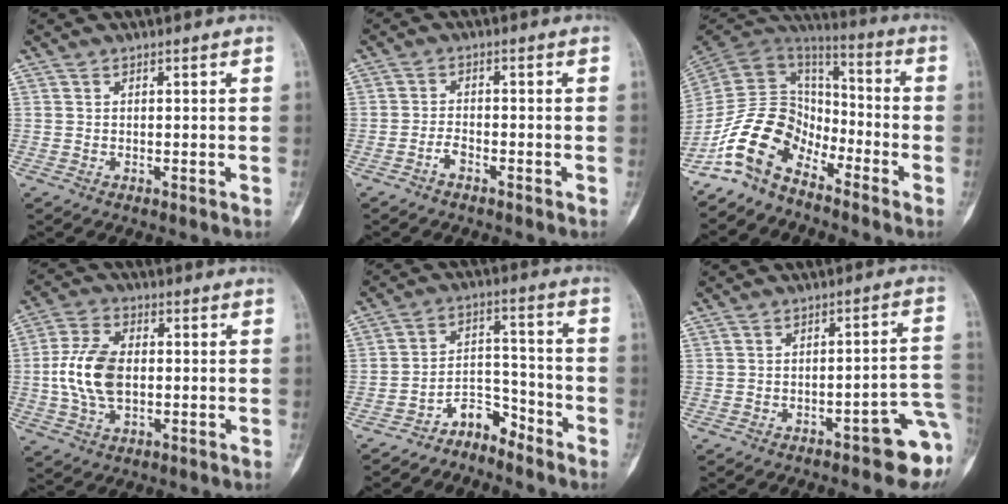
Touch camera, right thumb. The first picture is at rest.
{"total": 2.3, "force": [-1.6, 1.0, 1.3], "torque": [-0.027, 0.013, -0.033]}
{"total": 13.3, "force": [-8.9, 7.7, 6.0], "torque": [-0.099, 0.092, -0.186]}
{"total": 11.1, "force": [-0.3, 6.6, 8.8], "torque": [-0.179, 0.011, -0.005]}
{"total": 6.5, "force": [-5.6, 2.9, 1.2], "torque": [0.002, 0.081, -0.107]}
{"total": 10.3, "force": [-5.5, 3.0, 8.1], "torque": [-0.074, 0.046, -0.065]}